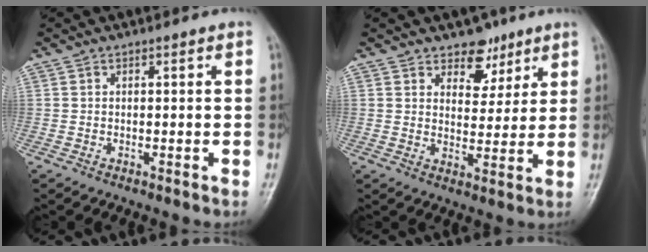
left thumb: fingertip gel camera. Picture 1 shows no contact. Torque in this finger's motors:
{"motor_torque": [-0.29, 0.32, -0.17, -0.28, 0.05]}